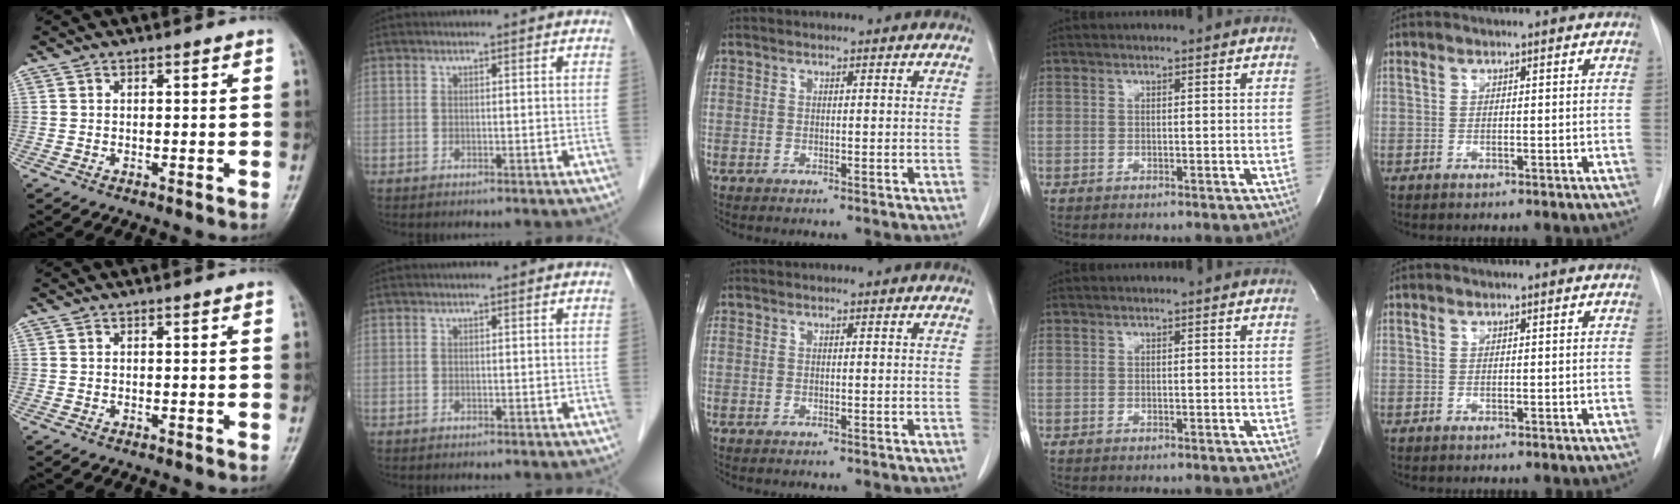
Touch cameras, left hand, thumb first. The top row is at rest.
{}